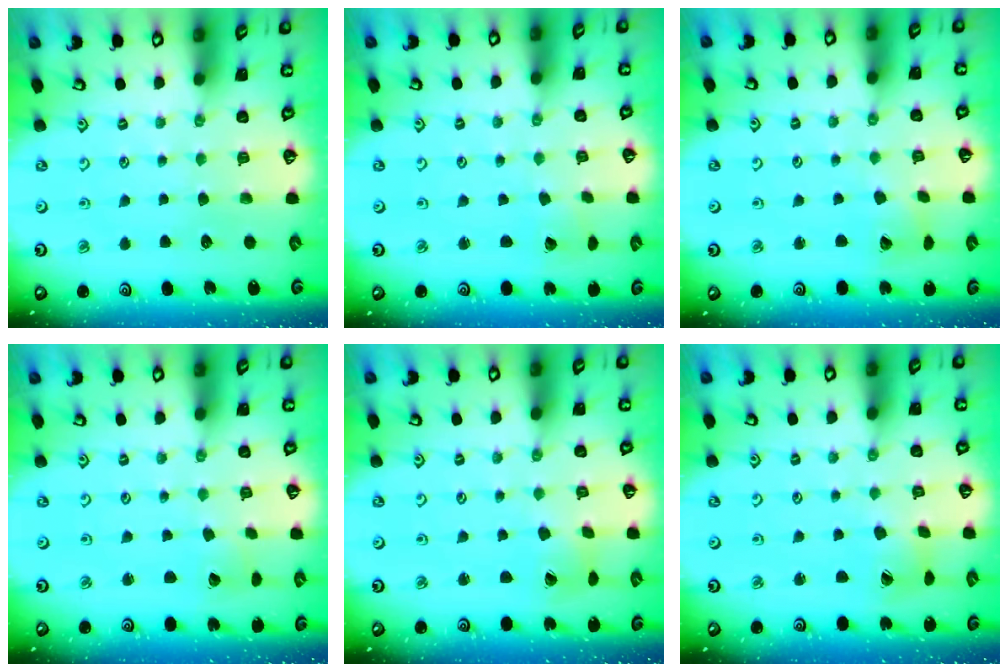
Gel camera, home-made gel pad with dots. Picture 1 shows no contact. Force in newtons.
{"total": 2.7, "press": 2.7, "slide": 0.0}
{"total": 4.5, "press": 4.4, "slide": 0.6}
{"total": 1.9, "press": 1.9, "slide": 0.1}
{"total": 2.1, "press": 2.0, "slide": 0.3}
{"total": 5.3, "press": 5.2, "slide": 0.5}